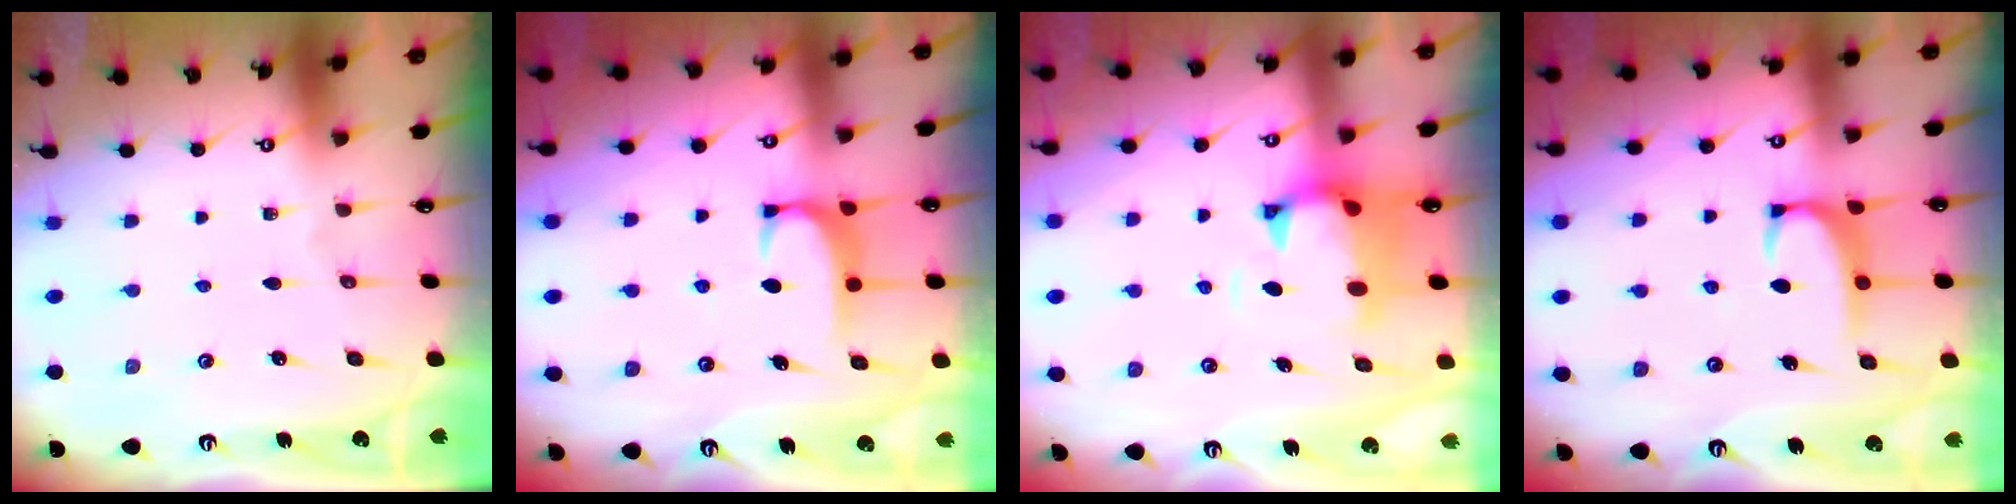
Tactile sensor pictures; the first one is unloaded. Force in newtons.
{"total": 1.9, "press": 1.8, "slide": 0.5}
{"total": 1.2, "press": 0.3, "slide": 1.2}
{"total": 2.1, "press": 2.1, "slide": 0.6}